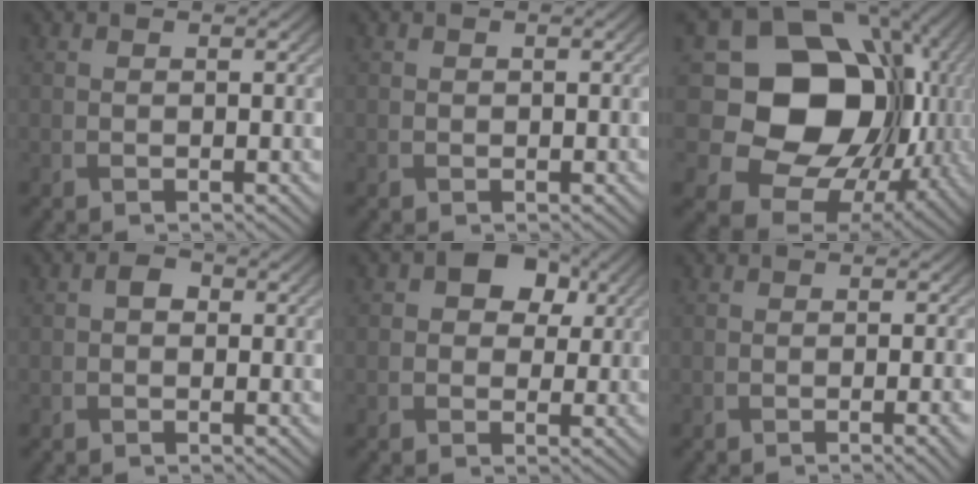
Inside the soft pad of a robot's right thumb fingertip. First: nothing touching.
{"total": 0.5, "force": [0.0, 0.5, 0.0], "torque": [0.001, -0.004, -0.001]}
{"total": 20.2, "force": [0.9, 16.5, 11.7], "torque": [-0.228, -0.049, 0.047]}
{"total": 1.6, "force": [-0.1, 1.3, 0.9], "torque": [-0.016, 0.001, -0.009]}
{"total": 6.2, "force": [1.9, 4.8, 3.3], "torque": [-0.048, 0.015, 0.004]}
{"total": 2.7, "force": [-0.7, 0.6, 2.5], "torque": [-0.030, 0.003, -0.015]}